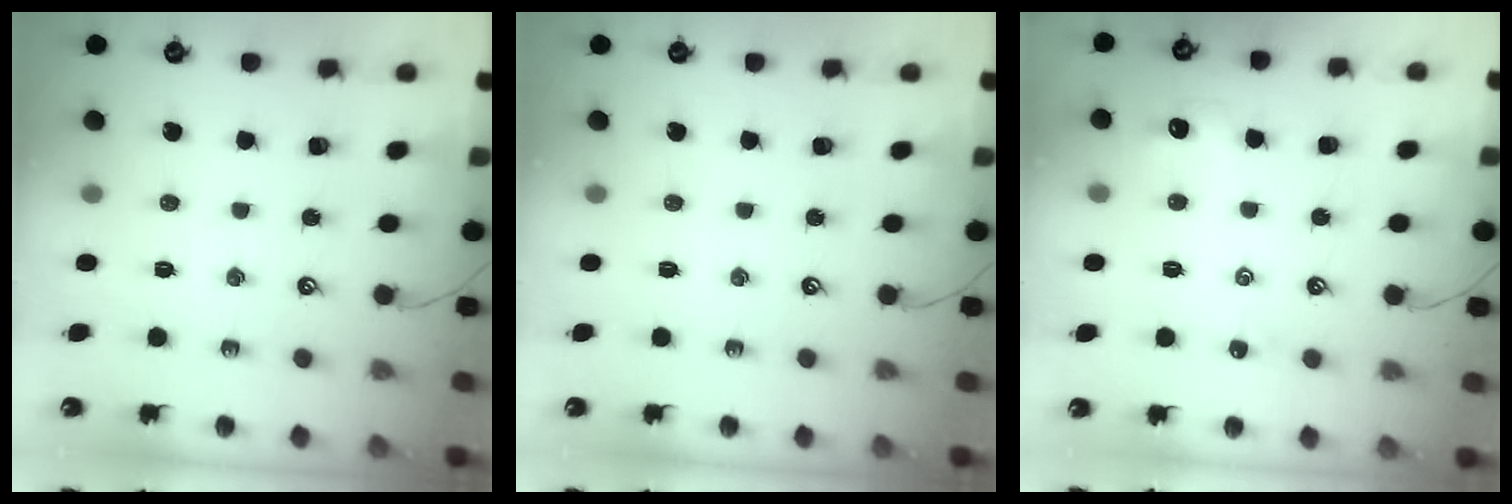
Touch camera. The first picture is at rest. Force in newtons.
{"total": 0.0}
{"total": 1.9, "press": 1.8, "slide": 0.6}